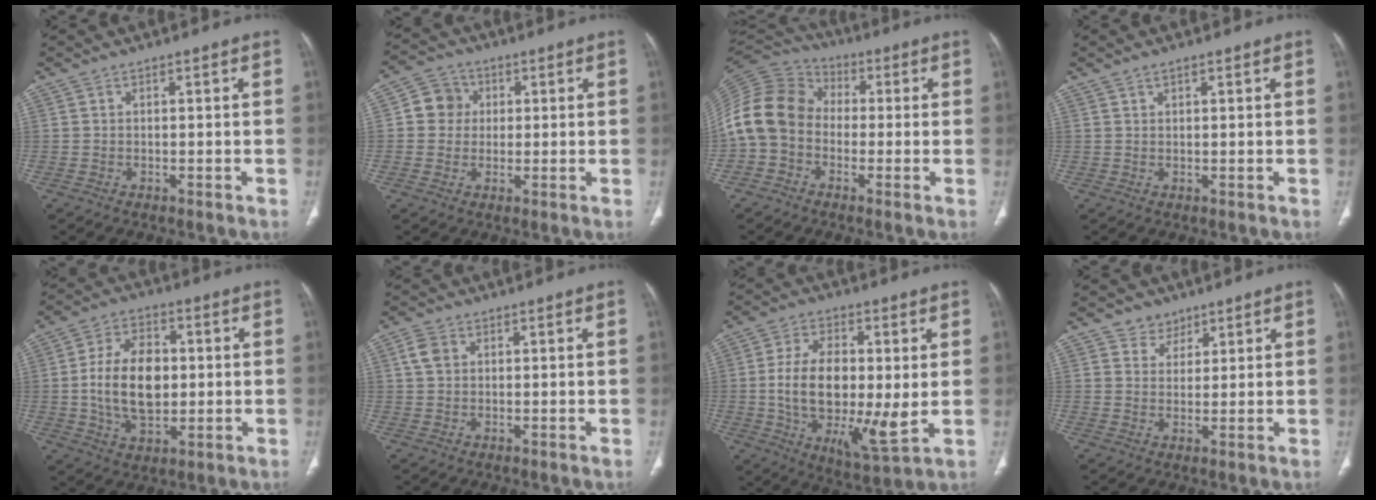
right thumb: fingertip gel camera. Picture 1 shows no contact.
{"total": 6.2, "force": [0.9, 5.8, 2.0], "torque": [-0.008, 0.008, 0.007]}
{"total": 14.1, "force": [-1.5, 11.4, 8.2], "torque": [-0.161, 0.043, -0.044]}
{"total": 1.1, "force": [0.8, 0.3, 0.6], "torque": [-0.004, -0.002, 0.013]}
{"total": 13.7, "force": [0.3, 8.6, 10.6], "torque": [-0.167, 0.006, 0.009]}
{"total": 3.1, "force": [0.9, 2.4, 1.8], "torque": [-0.037, 0.006, 0.018]}
{"total": 16.8, "force": [0.2, 7.6, 15.0], "torque": [-0.253, -0.016, 0.008]}
{"total": 3.7, "force": [2.5, 2.7, 0.2], "torque": [0.020, -0.015, 0.037]}